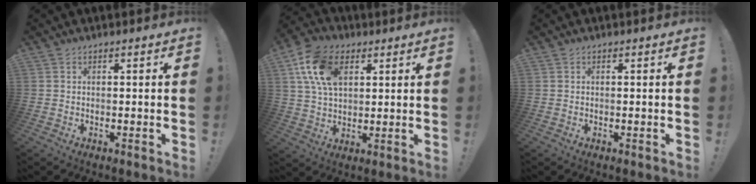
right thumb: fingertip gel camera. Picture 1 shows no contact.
{"total": 15.5, "force": [5.8, 10.2, 10.1], "torque": [-0.186, -0.004, 0.113]}
{"total": 0.0}